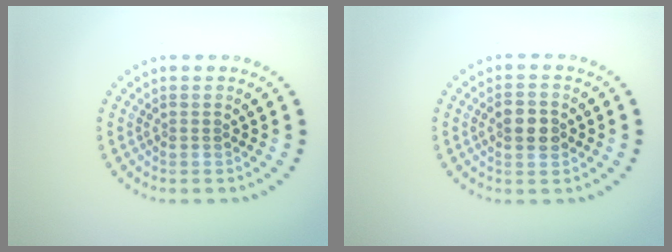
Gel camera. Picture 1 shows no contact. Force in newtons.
{"total": 2.8, "press": 2.8, "slide": 0.1}